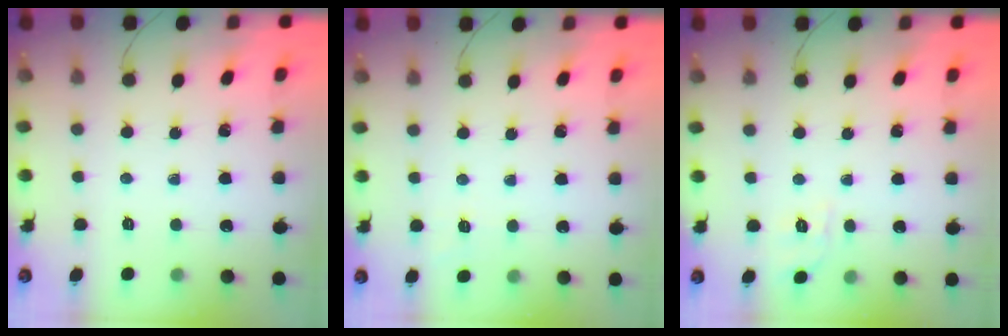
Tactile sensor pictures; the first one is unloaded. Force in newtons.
{"total": 3.7, "press": 3.3, "slide": 1.8}
{"total": 6.6, "press": 6.3, "slide": 2.0}